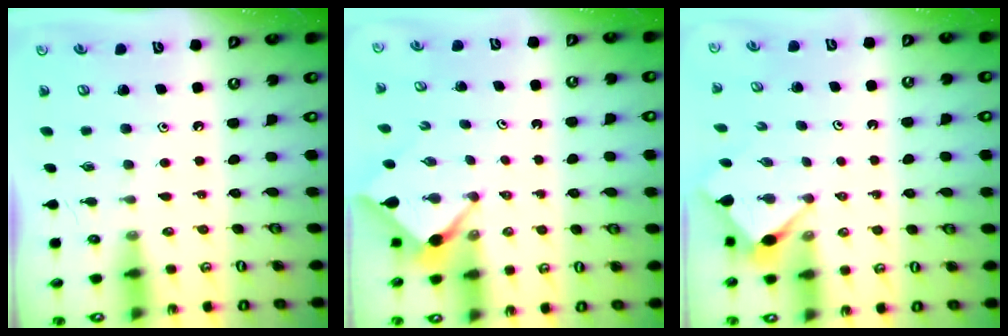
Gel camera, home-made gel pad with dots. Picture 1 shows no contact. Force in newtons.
{"total": 2.4, "press": 2.4, "slide": 0.1}
{"total": 3.3, "press": 3.3, "slide": 0.3}